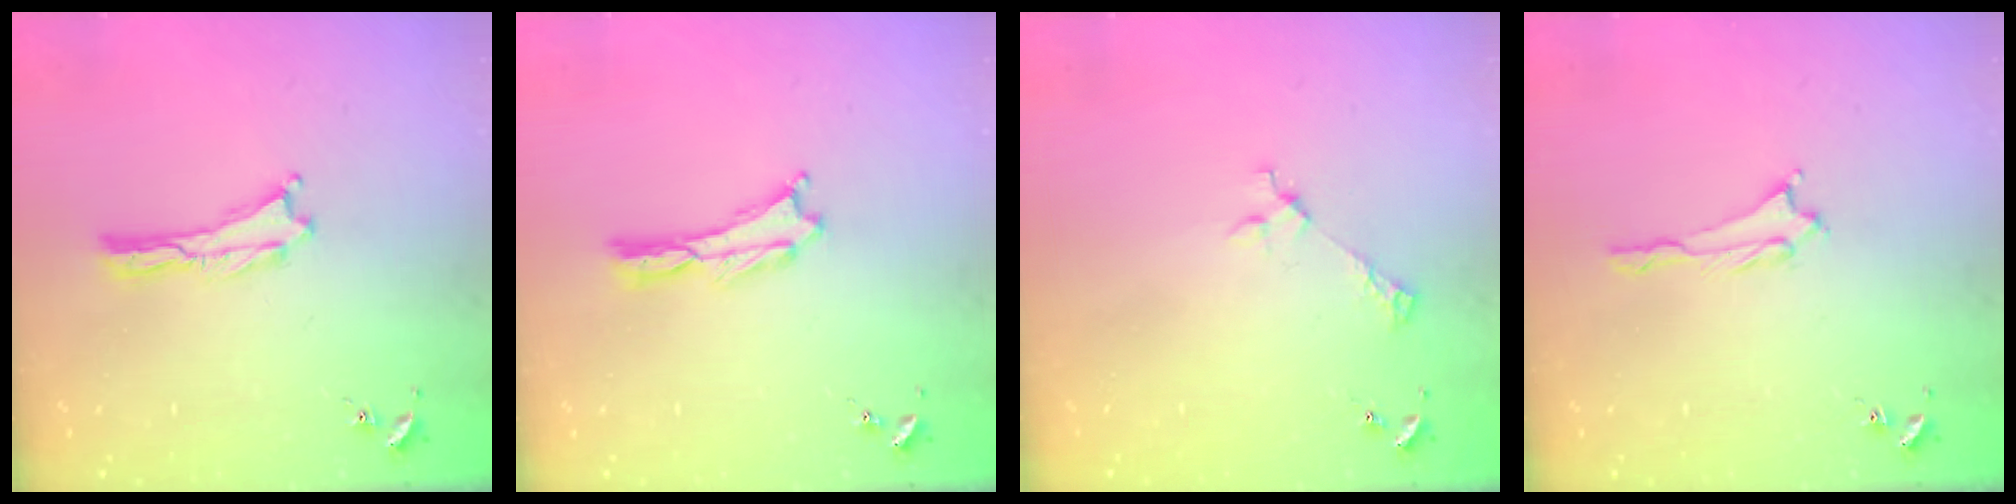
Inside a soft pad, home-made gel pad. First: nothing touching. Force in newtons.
{"total": 0.0}
{"total": 2.6, "press": 2.6, "slide": 0.3}
{"total": 1.3, "press": 1.3, "slide": 0.1}